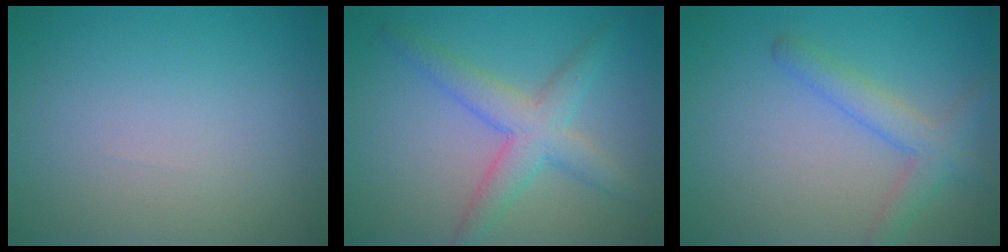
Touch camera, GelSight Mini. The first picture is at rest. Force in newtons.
{"total": 4.3, "press": 4.3, "slide": 0.1}
{"total": 3.1, "press": 3.1, "slide": 0.2}